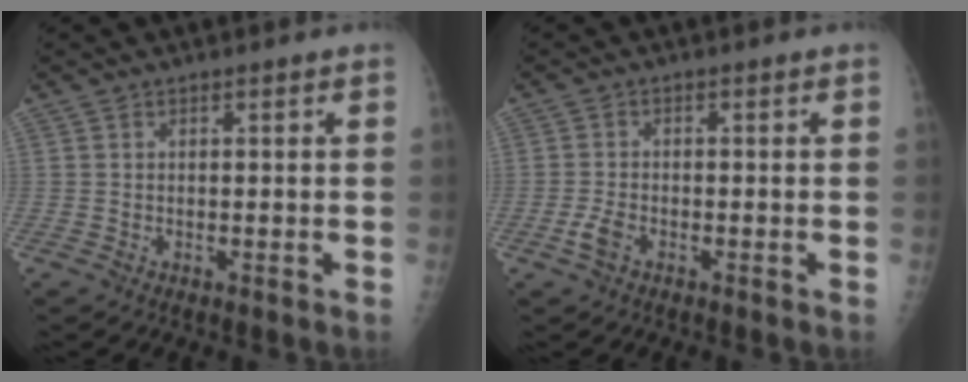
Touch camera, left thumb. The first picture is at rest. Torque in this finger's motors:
{"motor_torque": [-0.07, 0.07, 0.00, -0.01, 0.00]}